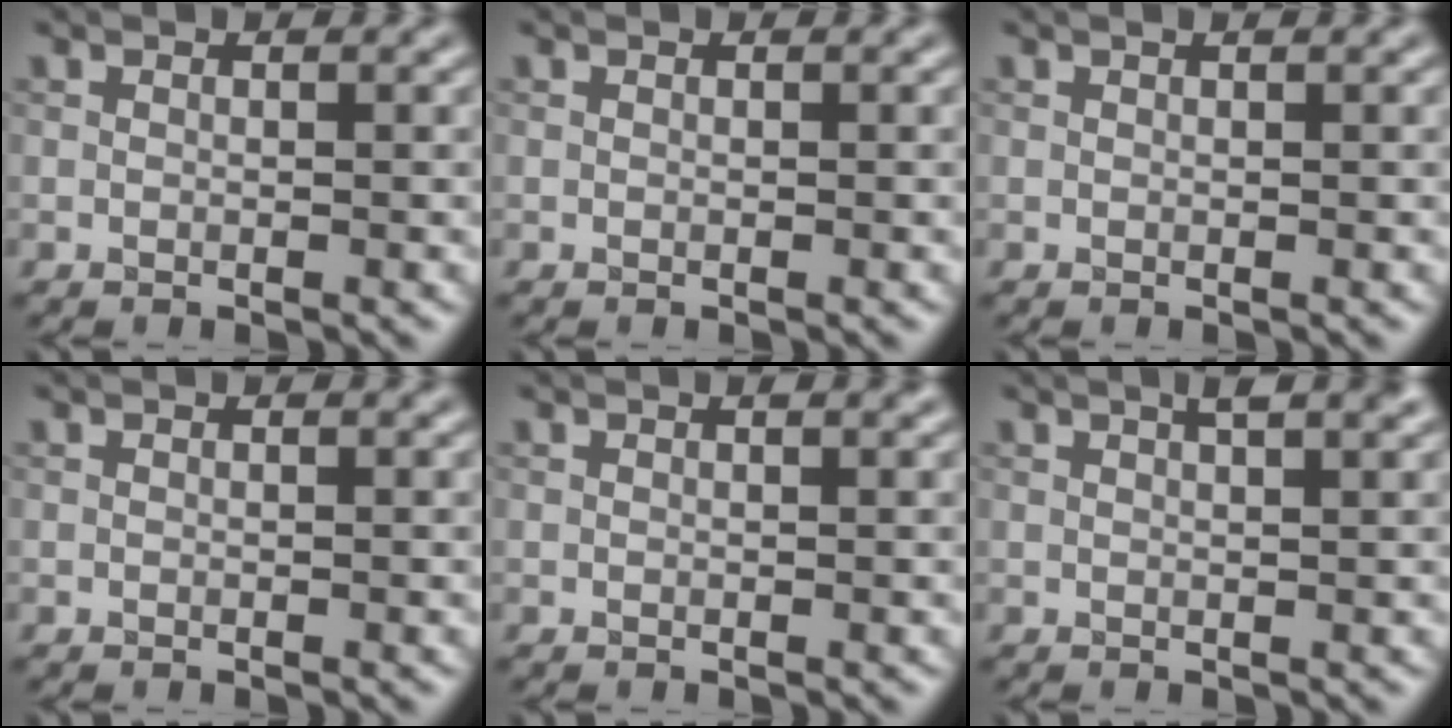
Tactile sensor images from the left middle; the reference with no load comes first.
{"total": 0.0}
{"total": 0.7, "force": [0.4, 0.1, 0.5], "torque": [-0.007, 0.002, 0.003]}
{"total": 0.0}
{"total": 0.7, "force": [0.4, 0.1, 0.5], "torque": [-0.007, 0.002, 0.006]}
{"total": 3.1, "force": [1.6, 1.0, 2.4], "torque": [-0.012, 0.012, 0.005]}